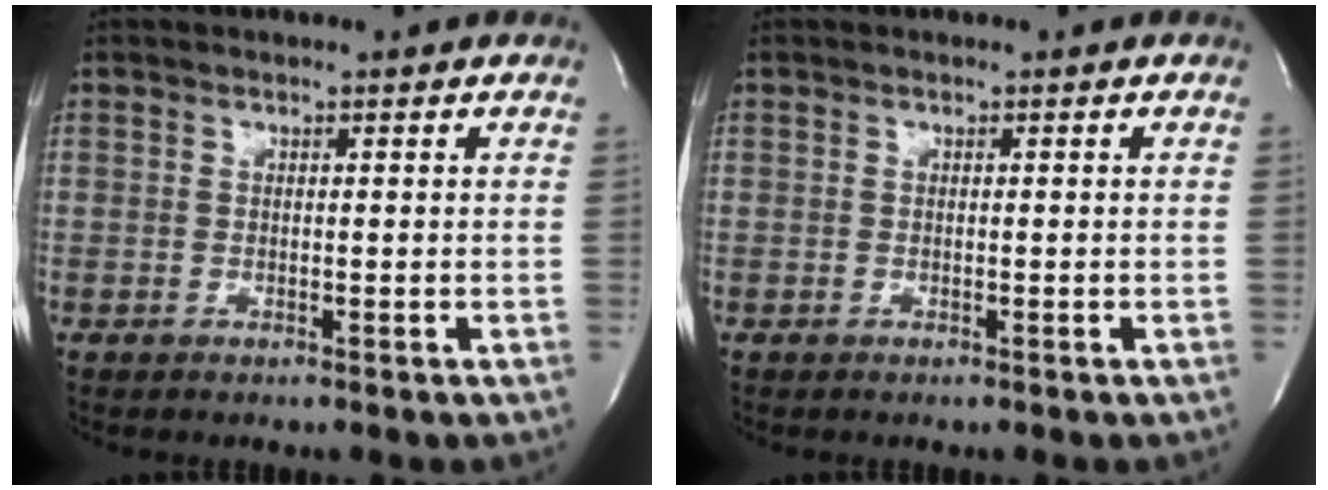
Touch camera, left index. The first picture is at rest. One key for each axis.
{"total": 0.0}